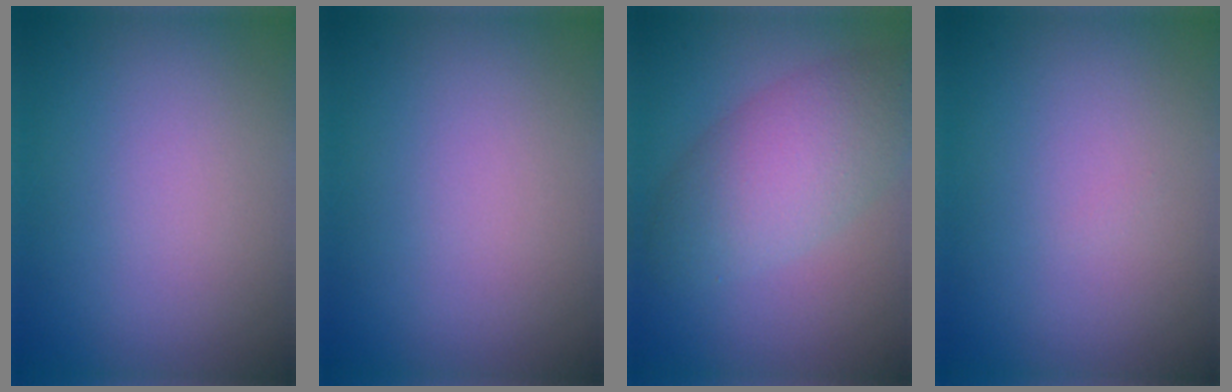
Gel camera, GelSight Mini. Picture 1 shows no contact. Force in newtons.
{"total": 0.0}
{"total": 5.2, "press": 5.2, "slide": 0.5}
{"total": 0.0}